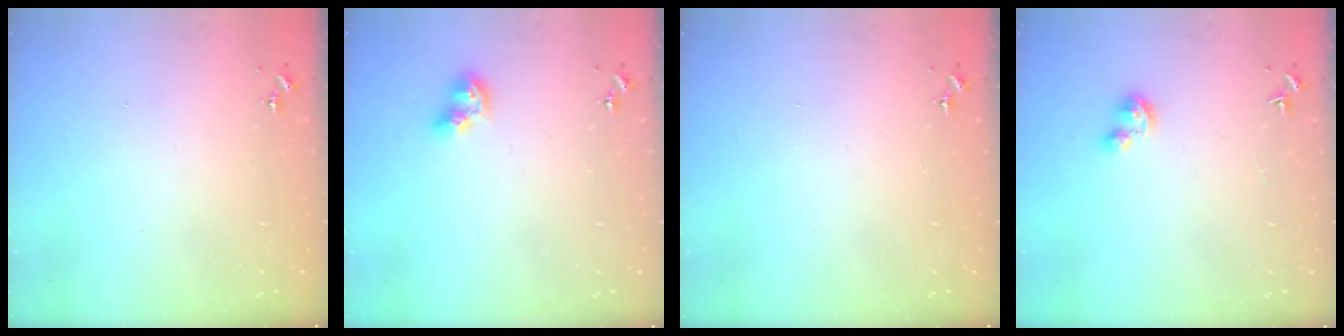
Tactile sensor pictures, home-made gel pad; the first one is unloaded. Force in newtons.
{"total": 9.2, "press": 9.1, "slide": 1.0}
{"total": 0.0}
{"total": 4.4, "press": 4.4, "slide": 0.4}